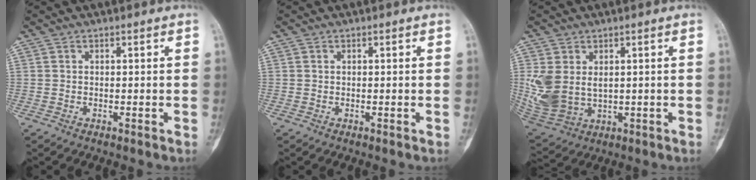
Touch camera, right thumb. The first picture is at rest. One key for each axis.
{"total": 0.0}
{"total": 10.3, "fx": 1.3, "fy": 7.2, "fz": 7.2, "tx": -0.155, "ty": -0.012, "tz": 0.047}